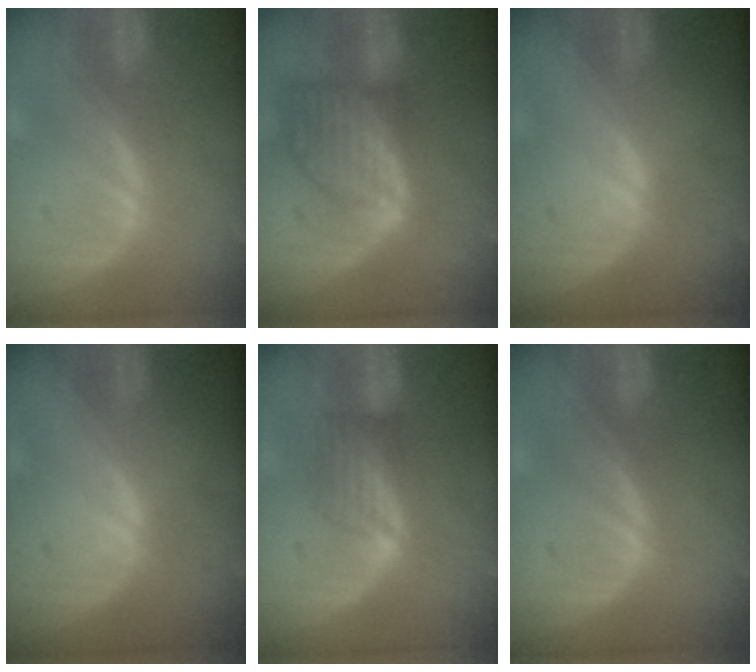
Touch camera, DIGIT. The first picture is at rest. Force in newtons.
{"total": 8.1, "press": 7.4, "slide": 3.4}
{"total": 0.0}
{"total": 0.0}
{"total": 4.1, "press": 3.8, "slide": 1.3}
{"total": 0.0}